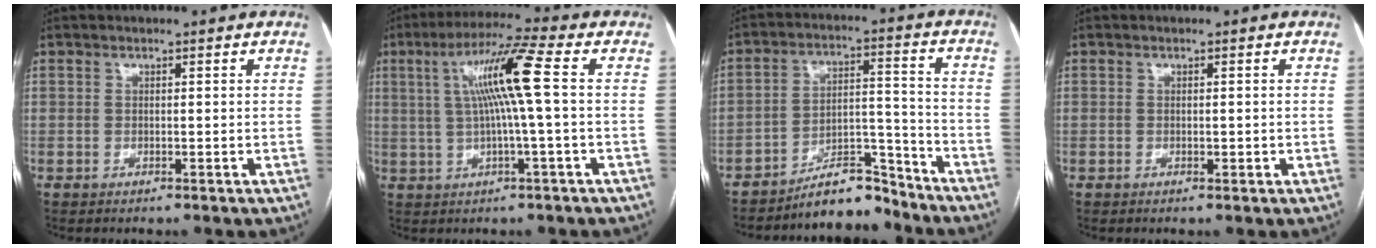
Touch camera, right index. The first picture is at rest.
{"total": 10.1, "force": [1.4, -0.9, 9.9], "torque": [-0.181, 0.017, 0.026]}
{"total": 8.8, "force": [-8.1, 2.2, 2.9], "torque": [-0.039, 0.038, -0.134]}
{"total": 0.9, "force": [-0.1, 0.6, 0.6], "torque": [-0.006, 0.000, 0.000]}